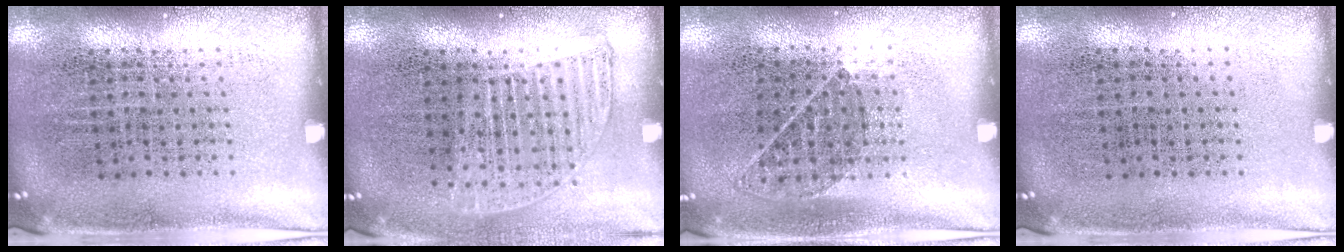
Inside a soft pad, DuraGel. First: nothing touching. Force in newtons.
{"total": 1.2, "press": 1.1, "slide": 0.6}
{"total": 0.8, "press": 0.6, "slide": 0.5}
{"total": 0.0}